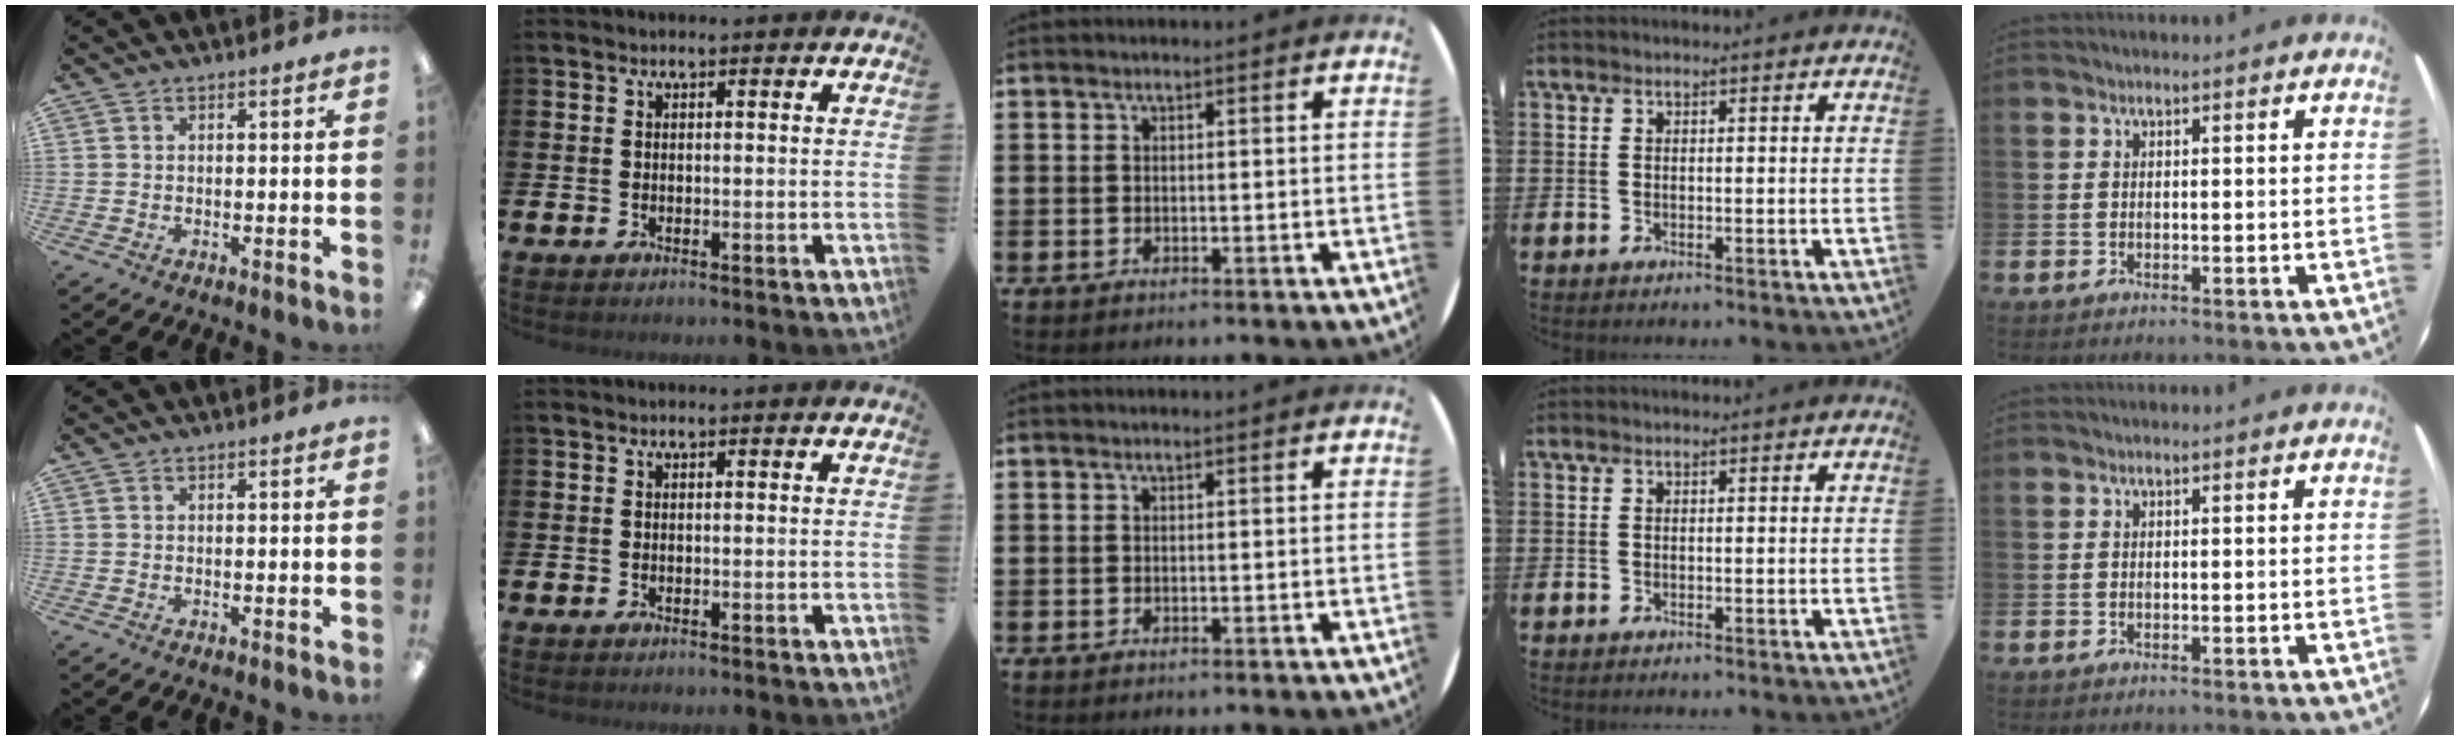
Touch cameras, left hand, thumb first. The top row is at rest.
{}